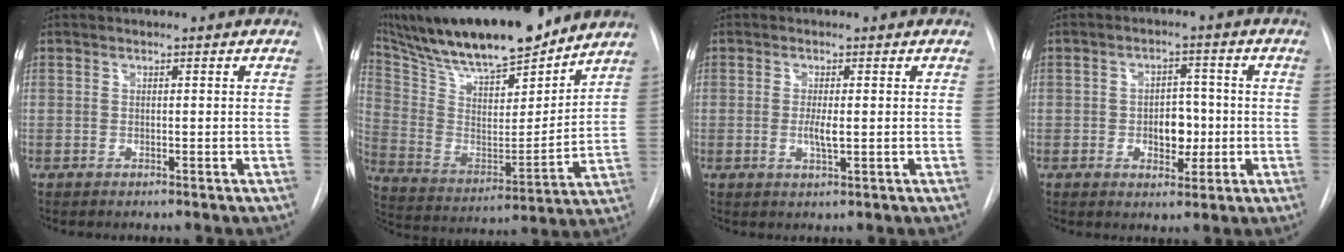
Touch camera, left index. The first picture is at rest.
{"total": 23.6, "force": [19.6, 4.9, 12.0], "torque": [-0.226, -0.004, 0.327]}
{"total": 2.4, "force": [-0.9, 0.5, 2.2], "torque": [-0.045, -0.010, -0.013]}
{"total": 5.2, "force": [-1.6, 3.2, 3.8], "torque": [-0.050, 0.003, -0.017]}